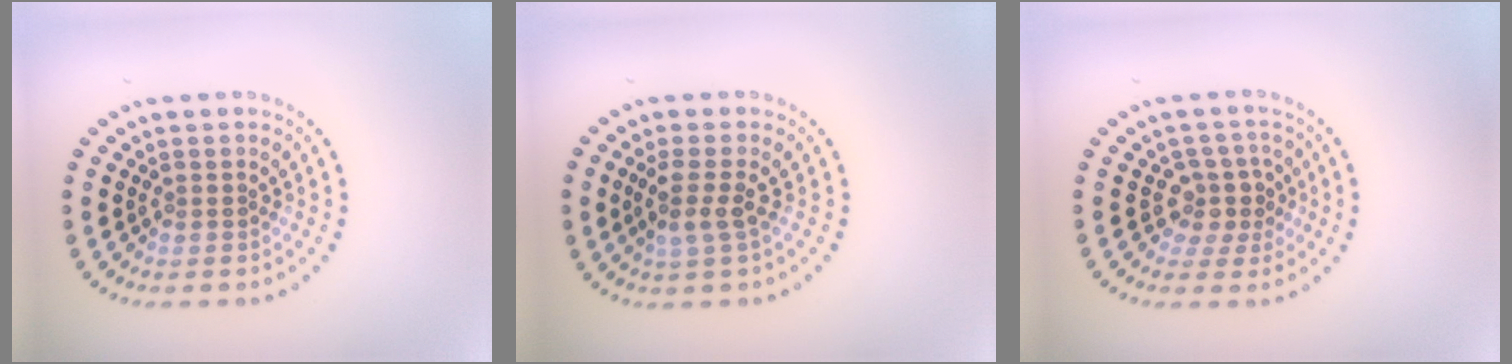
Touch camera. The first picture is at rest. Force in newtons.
{"total": 2.5, "press": 1.9, "slide": 1.6}
{"total": 2.9, "press": 2.4, "slide": 1.7}